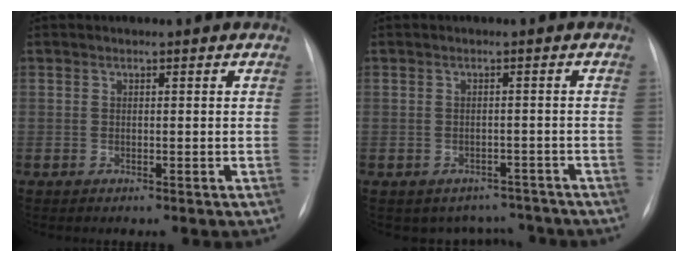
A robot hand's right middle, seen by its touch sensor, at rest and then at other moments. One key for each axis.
{"total": 5.4, "fx": -4.6, "fy": 2.9, "fz": -0.1, "tx": 0.016, "ty": 0.023, "tz": -0.053}